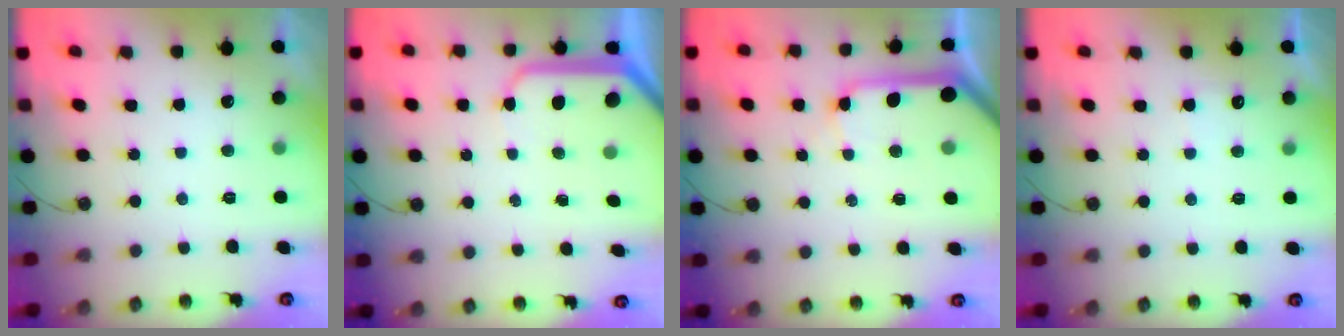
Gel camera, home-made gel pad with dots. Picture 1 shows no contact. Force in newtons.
{"total": 9.0, "press": 9.0, "slide": 0.7}
{"total": 11.9, "press": 11.8, "slide": 1.5}
{"total": 4.9, "press": 4.8, "slide": 0.6}